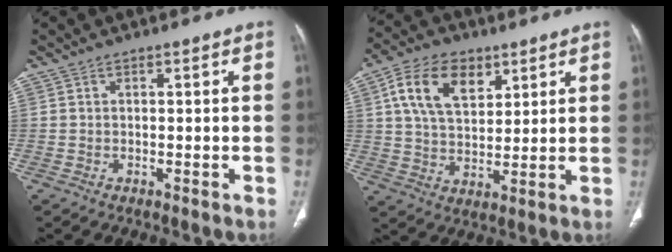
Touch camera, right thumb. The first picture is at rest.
{"total": 12.8, "force": [5.5, 7.9, 8.5], "torque": [-0.136, -0.011, 0.102]}